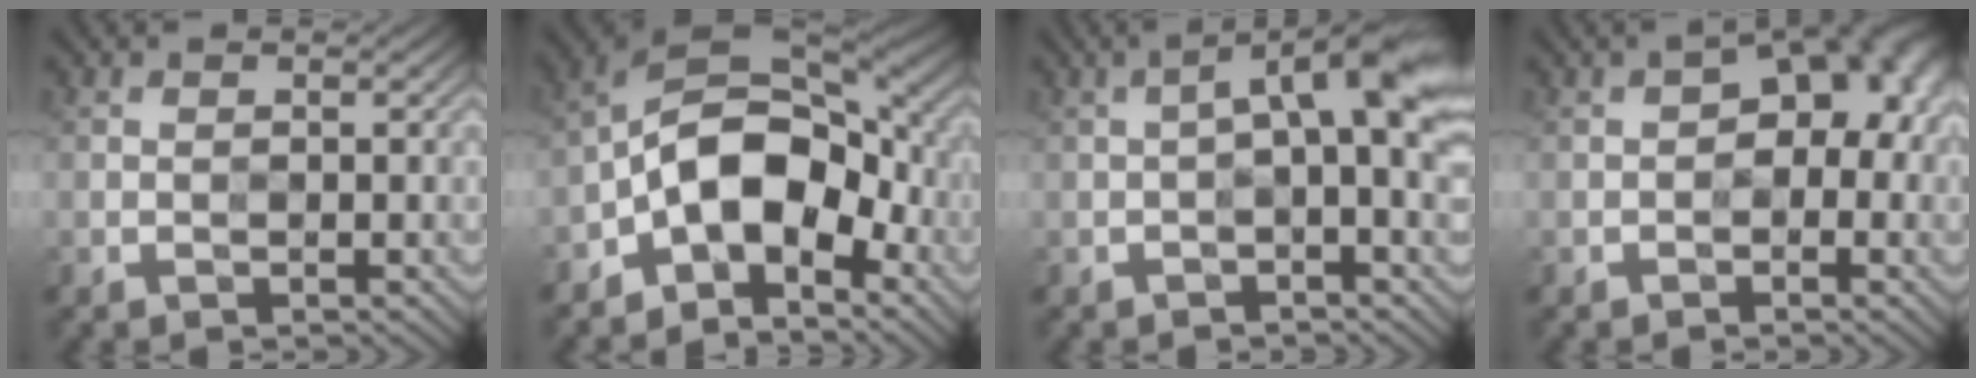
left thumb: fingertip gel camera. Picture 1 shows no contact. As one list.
[{"total": 12.8, "force": [-4.2, 7.2, 9.7], "torque": [-0.153, -0.005, -0.090]}, {"total": 5.5, "force": [0.4, 0.9, 5.5], "torque": [-0.084, 0.019, -0.004]}, {"total": 8.4, "force": [0.4, 5.1, 6.6], "torque": [-0.054, 0.019, -0.009]}]